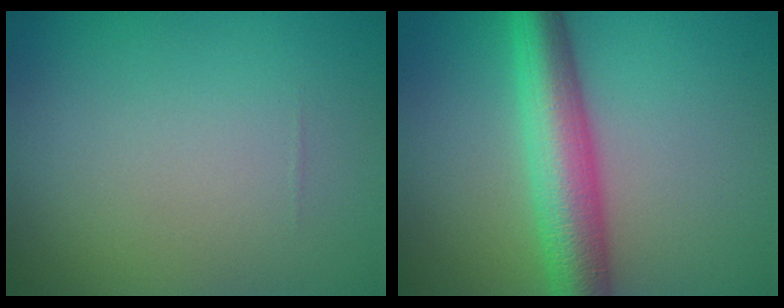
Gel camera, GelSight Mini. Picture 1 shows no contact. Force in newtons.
{"total": 7.0, "press": 7.0, "slide": 0.1}